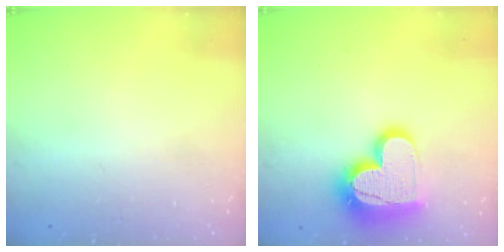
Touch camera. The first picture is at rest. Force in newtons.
{"total": 18.9, "press": 18.9, "slide": 1.4}